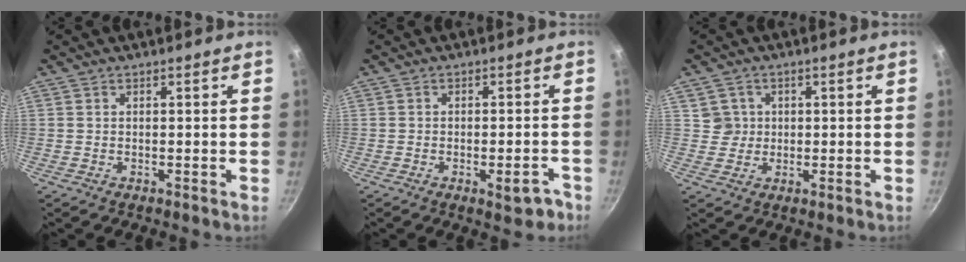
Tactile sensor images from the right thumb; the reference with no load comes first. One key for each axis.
{"total": 5.1, "fx": -2.5, "fy": 2.2, "fz": 3.8, "tx": -0.031, "ty": 0.020, "tz": -0.027}
{"total": 3.5, "fx": 0.7, "fy": 3.5, "fz": 0.3, "tx": 0.019, "ty": 0.010, "tz": 0.010}